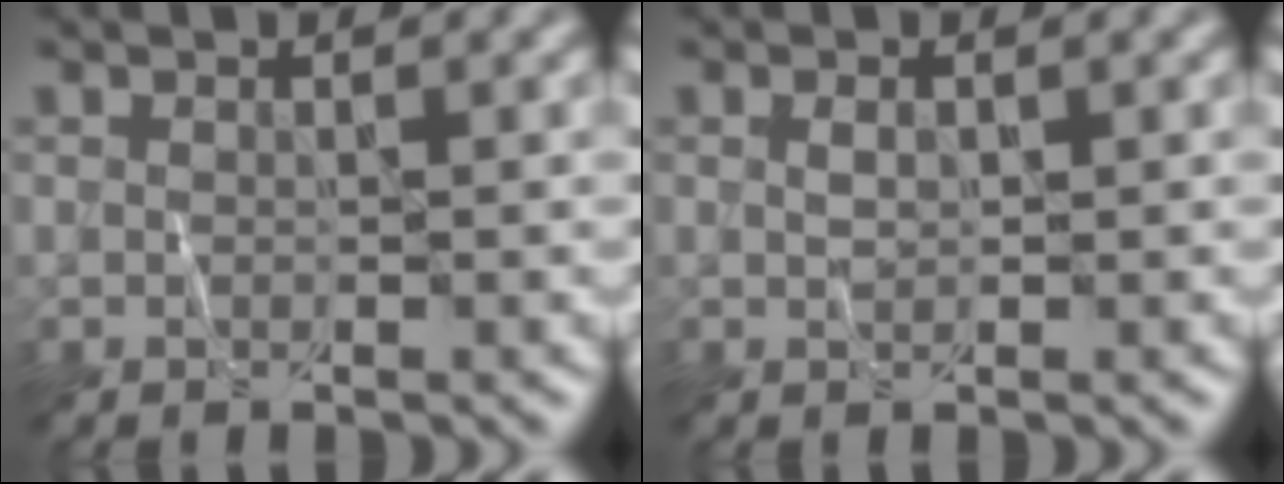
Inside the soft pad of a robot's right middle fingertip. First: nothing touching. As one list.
[{"total": 0.7, "force": [0.1, 0.4, 0.5], "torque": [-0.014, 0.001, 0.005]}]